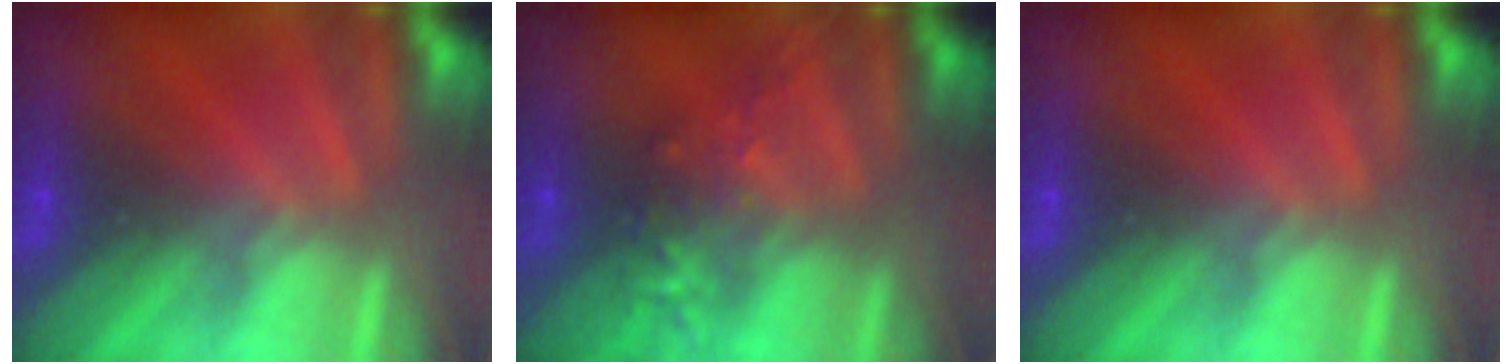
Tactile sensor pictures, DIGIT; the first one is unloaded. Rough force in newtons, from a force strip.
{"total": 2.5}
{"total": 0.0}